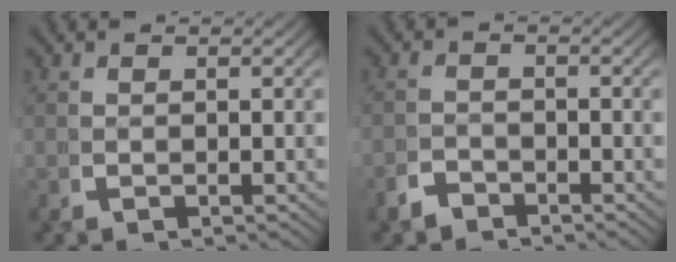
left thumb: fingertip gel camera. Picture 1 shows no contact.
{"total": 2.1, "force": [-2.0, 0.5, 0.0], "torque": [0.003, -0.009, -0.037]}